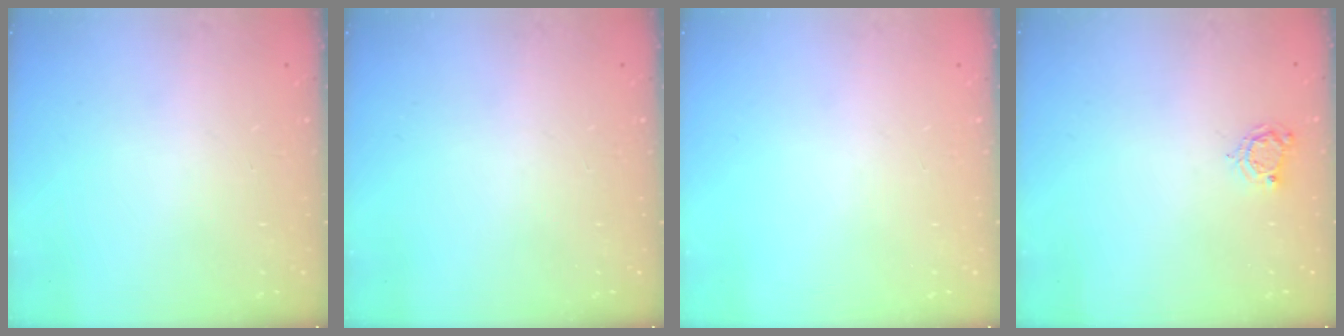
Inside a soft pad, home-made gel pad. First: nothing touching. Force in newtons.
{"total": 0.0}
{"total": 0.0}
{"total": 5.1, "press": 5.1, "slide": 0.2}